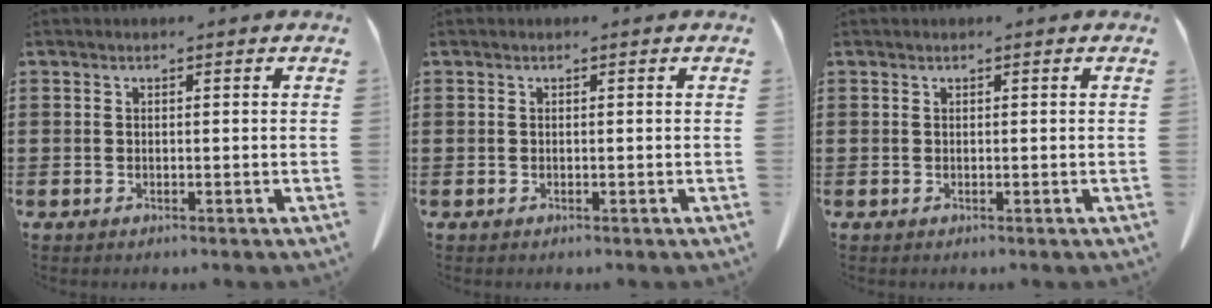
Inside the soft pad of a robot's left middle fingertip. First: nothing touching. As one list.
[{"total": 0.0}, {"total": 0.0}]